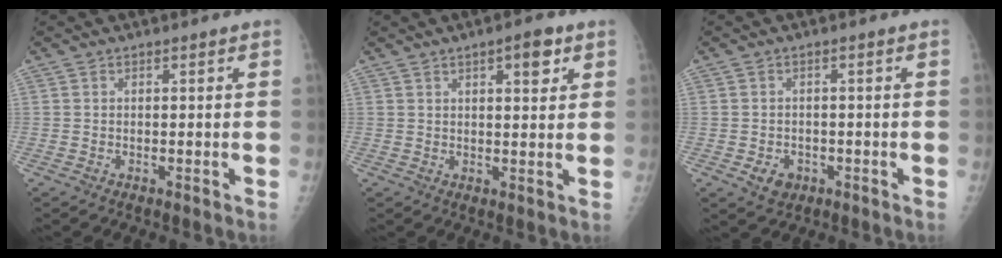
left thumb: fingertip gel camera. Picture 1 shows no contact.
{"total": 5.1, "force": [2.6, 1.8, 3.9], "torque": [-0.042, -0.010, 0.035]}
{"total": 3.4, "force": [-1.3, 2.7, 1.6], "torque": [-0.013, 0.004, -0.011]}